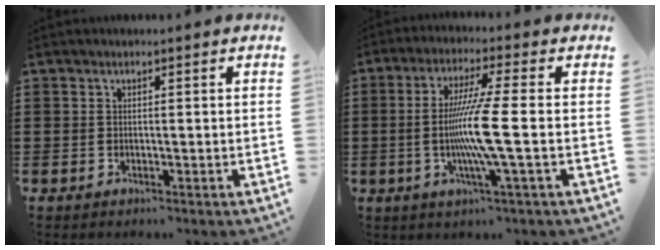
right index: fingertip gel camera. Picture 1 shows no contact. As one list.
[{"total": 9.8, "force": [-1.3, -0.4, 9.7], "torque": [-0.197, -0.022, -0.035]}]